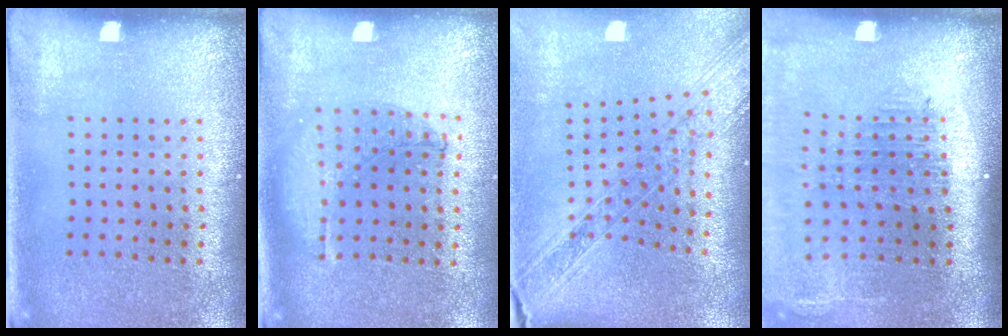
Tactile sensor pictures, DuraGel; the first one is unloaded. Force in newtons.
{"total": 0.6, "press": 0.6, "slide": 0.2}
{"total": 1.9, "press": 1.7, "slide": 0.9}
{"total": 2.1, "press": 1.7, "slide": 1.2}